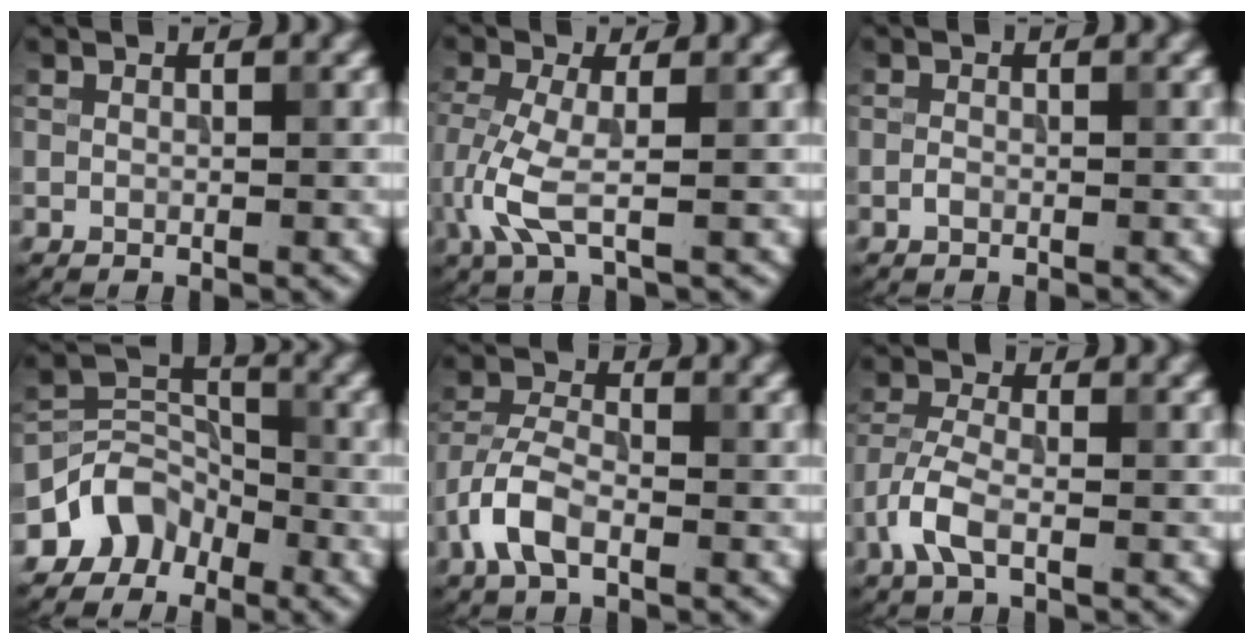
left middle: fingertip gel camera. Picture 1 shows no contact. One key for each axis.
{"total": 4.1, "fx": -1.2, "fy": 1.3, "fz": 3.7, "tx": -0.101, "ty": -0.008, "tz": -0.029}
{"total": 0.6, "fx": -0.3, "fy": 0.3, "fz": 0.4, "tx": -0.007, "ty": 0.000, "tz": -0.008}
{"total": 4.2, "fx": -2.8, "fy": 3.0, "fz": 1.0, "tx": -0.008, "ty": 0.009, "tz": -0.057}
{"total": 4.4, "fx": -2.2, "fy": 2.2, "fz": 3.1, "tx": -0.066, "ty": 0.006, "tz": -0.055}
{"total": 3.4, "fx": -1.7, "fy": 1.5, "fz": 2.6, "tx": -0.062, "ty": 0.002, "tz": -0.044}